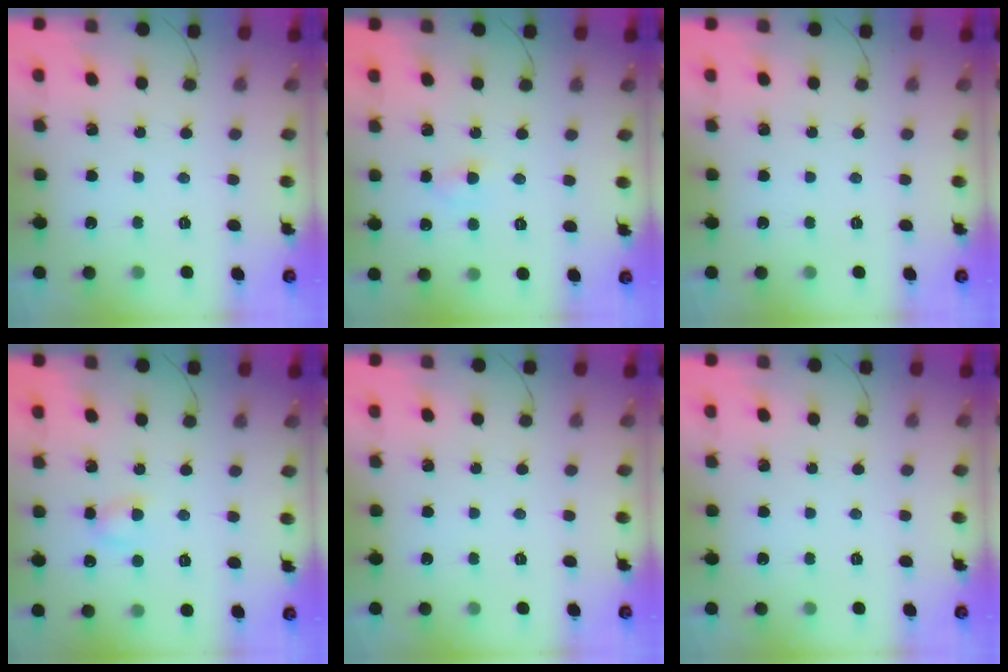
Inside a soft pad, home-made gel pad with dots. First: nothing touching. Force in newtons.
{"total": 2.7, "press": 2.6, "slide": 1.0}
{"total": 0.0}
{"total": 3.6, "press": 3.4, "slide": 1.1}
{"total": 0.0}
{"total": 0.0}